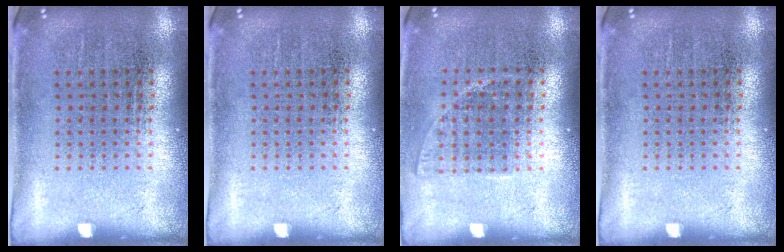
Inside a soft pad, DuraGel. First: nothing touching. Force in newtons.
{"total": 0.0}
{"total": 1.0, "press": 0.9, "slide": 0.5}
{"total": 0.0}